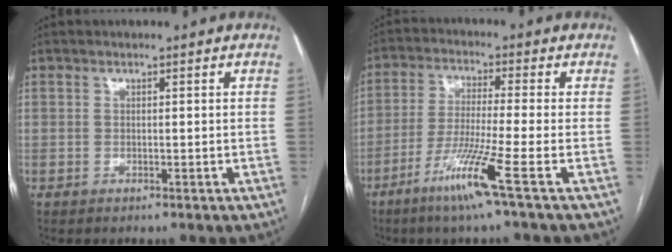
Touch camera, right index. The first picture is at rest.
{"total": 9.2, "force": [-4.8, -1.7, 7.7], "torque": [-0.148, -0.027, -0.099]}